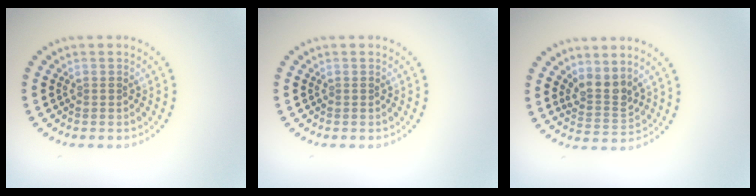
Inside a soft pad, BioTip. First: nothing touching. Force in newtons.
{"total": 0.0}
{"total": 2.6, "press": 1.9, "slide": 1.8}